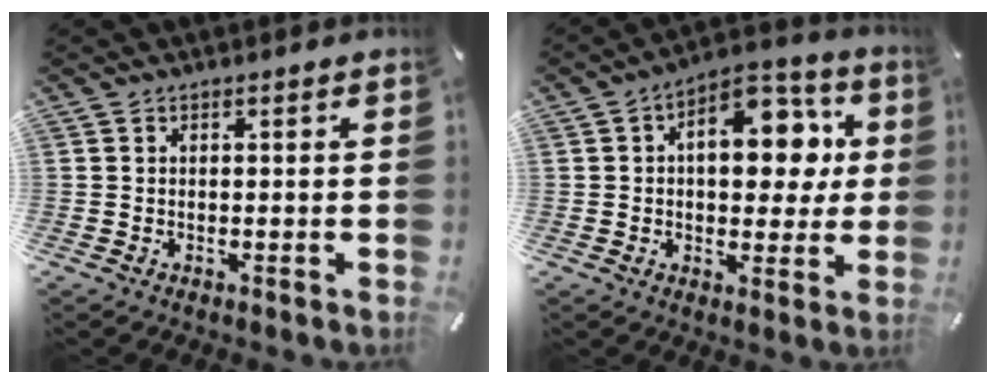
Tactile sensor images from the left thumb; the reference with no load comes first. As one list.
[{"total": 14.8, "force": [3.1, 9.0, 11.3], "torque": [-0.146, -0.011, 0.052]}]